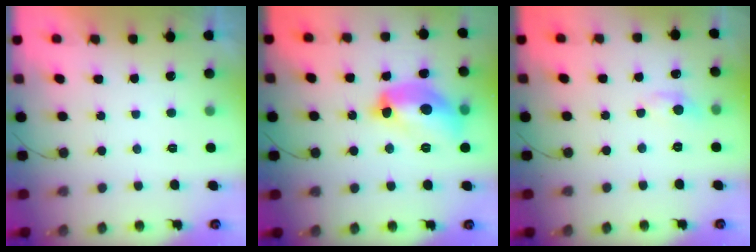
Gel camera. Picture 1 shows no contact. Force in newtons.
{"total": 14.2, "press": 14.1, "slide": 0.8}
{"total": 4.8, "press": 4.8, "slide": 0.6}